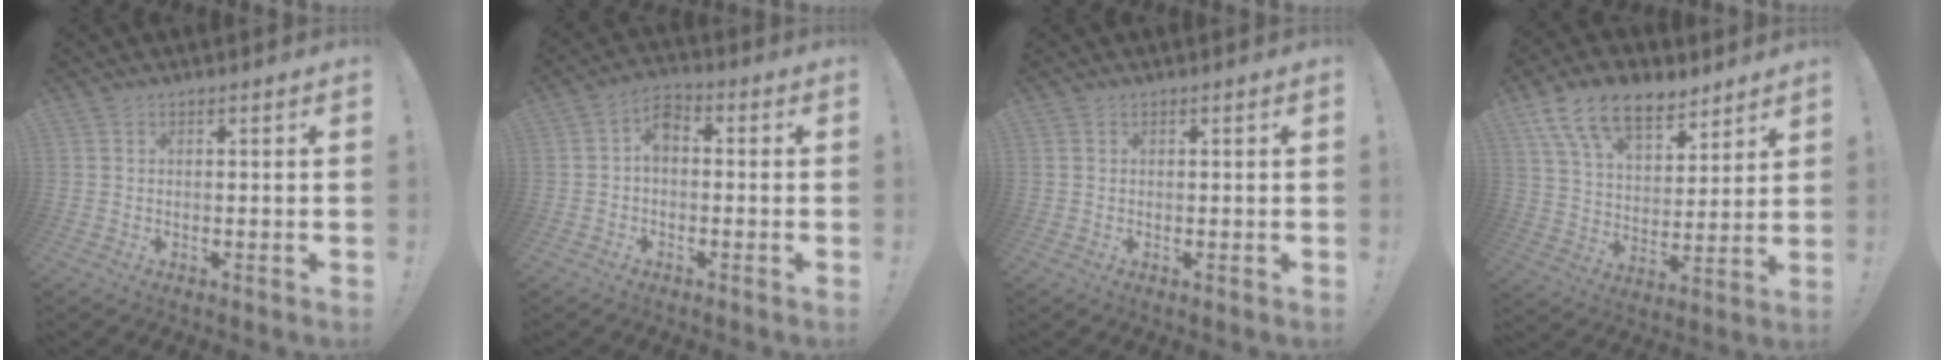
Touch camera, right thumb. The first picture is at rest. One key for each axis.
{"total": 4.8, "fx": -0.5, "fy": 3.3, "fz": 3.4, "tx": -0.066, "ty": 0.009, "tz": -0.009}
{"total": 0.0}
{"total": 16.1, "fx": 10.3, "fy": 8.8, "fz": 8.7, "tx": -0.151, "ty": -0.059, "tz": 0.191}